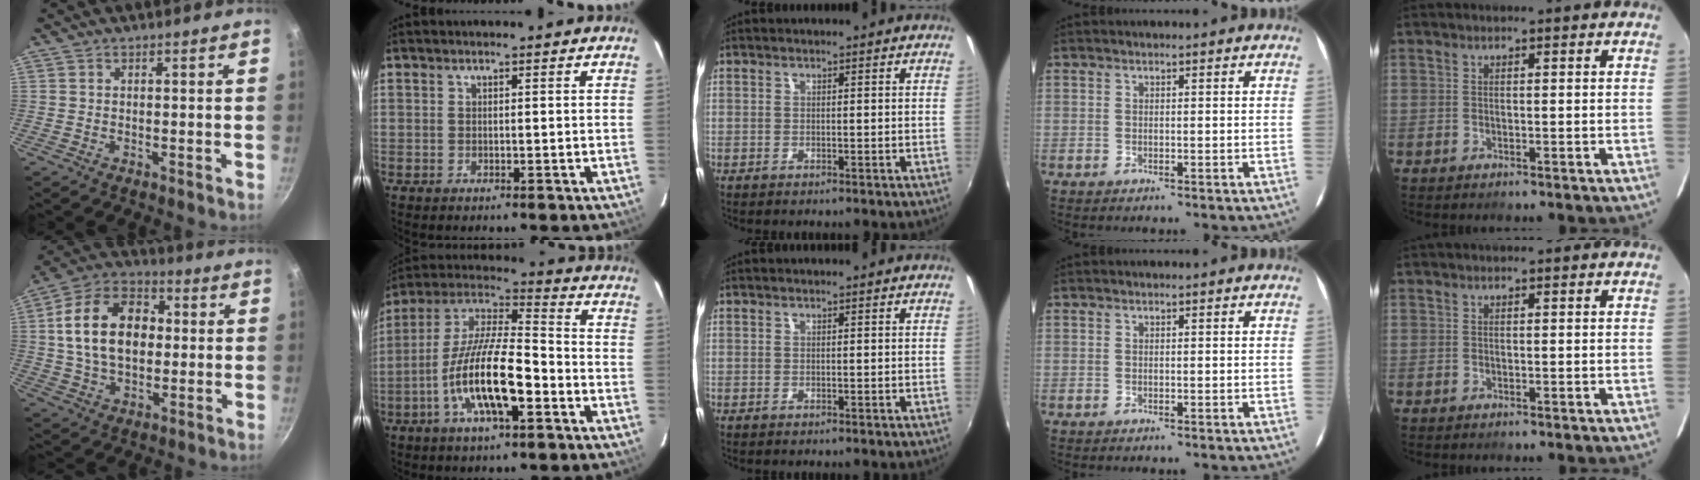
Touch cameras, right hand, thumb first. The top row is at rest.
{"thumb": {"total": 17.2, "force": [1.5, 11.6, 12.6], "torque": [-0.187, 0.026, 0.012]}, "index": {"total": 15.9, "force": [-6.0, 4.2, 14.1], "torque": [-0.279, -0.006, -0.116]}}